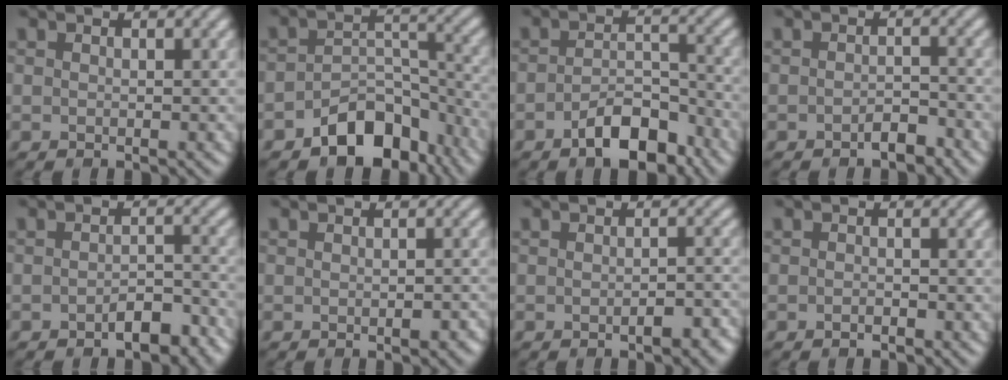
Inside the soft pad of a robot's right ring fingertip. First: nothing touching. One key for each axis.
{"total": 7.6, "fx": -4.8, "fy": 4.4, "fz": 3.9, "tx": -0.046, "ty": -0.007, "tz": -0.078}
{"total": 5.7, "fx": -3.6, "fy": 2.5, "fz": 3.7, "tx": -0.055, "ty": 0.005, "tz": -0.063}
{"total": 1.8, "fx": -1.3, "fy": 0.7, "fz": 1.1, "tx": -0.015, "ty": 0.004, "tz": -0.023}
{"total": 3.4, "fx": -2.0, "fy": 1.5, "fz": 2.2, "tx": -0.032, "ty": 0.007, "tz": -0.029}
{"total": 1.3, "fx": -0.5, "fy": 0.5, "fz": 1.1, "tx": -0.015, "ty": -0.001, "tz": -0.005}
{"total": 2.2, "fx": -1.1, "fy": 0.7, "fz": 1.7, "tx": -0.023, "ty": 0.002, "tz": -0.014}
{"total": 0.7, "fx": -0.5, "fy": 0.2, "fz": 0.4, "tx": -0.008, "ty": 0.000, "tz": -0.008}